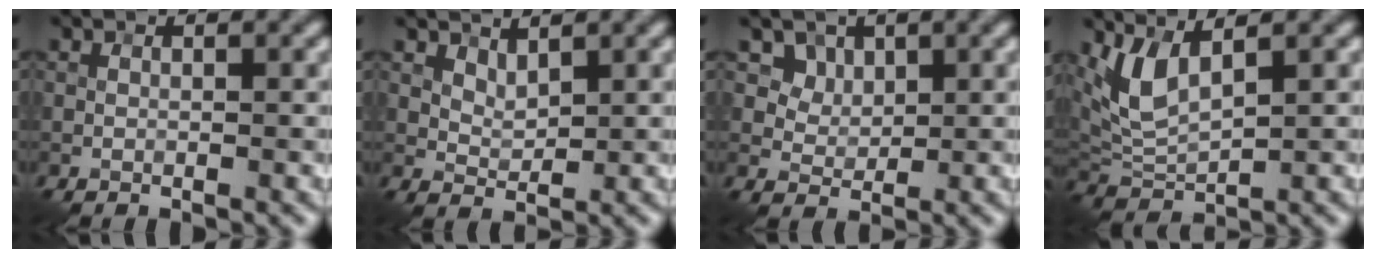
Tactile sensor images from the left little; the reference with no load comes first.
{"total": 1.9, "force": [1.5, 0.6, 0.9], "torque": [-0.024, -0.004, 0.037]}
{"total": 3.8, "force": [2.4, 2.6, 1.5], "torque": [-0.049, -0.017, 0.062]}
{"total": 4.2, "force": [2.2, 1.4, 3.3], "torque": [-0.089, -0.007, 0.055]}